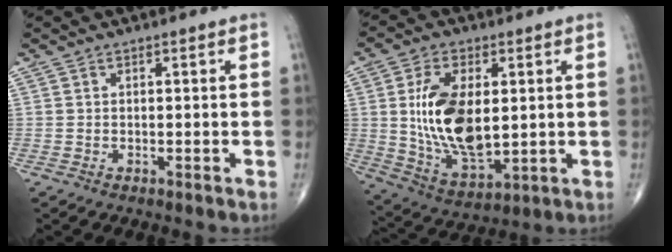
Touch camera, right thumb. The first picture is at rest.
{"total": 16.4, "force": [1.8, 8.7, 13.8], "torque": [-0.248, -0.017, 0.046]}